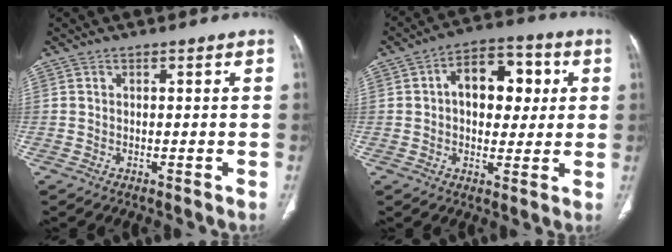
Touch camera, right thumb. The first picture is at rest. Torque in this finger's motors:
{"motor_torque": [1.41, 3.57, 0.65, -0.54, 0.05]}